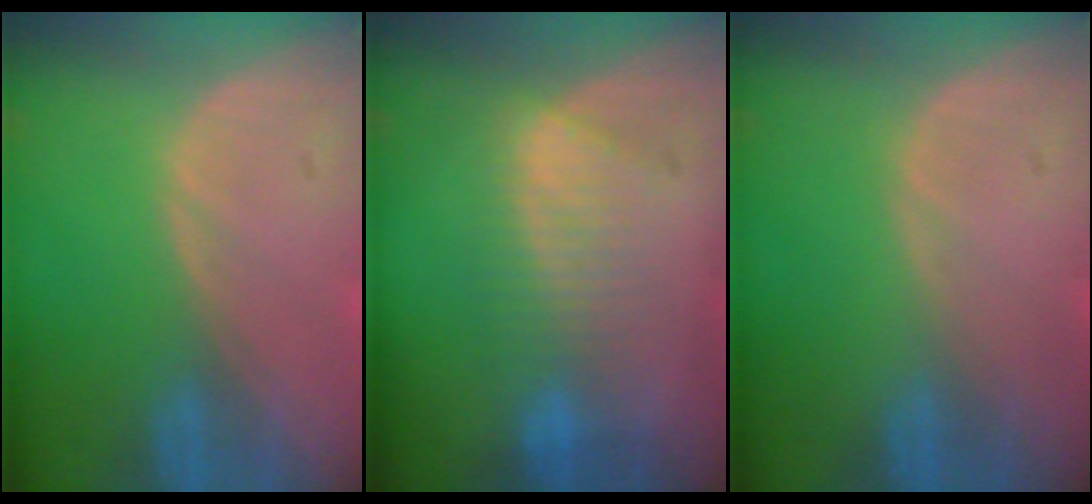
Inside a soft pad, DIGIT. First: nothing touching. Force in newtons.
{"total": 6.8, "press": 6.8, "slide": 0.0}
{"total": 0.0}